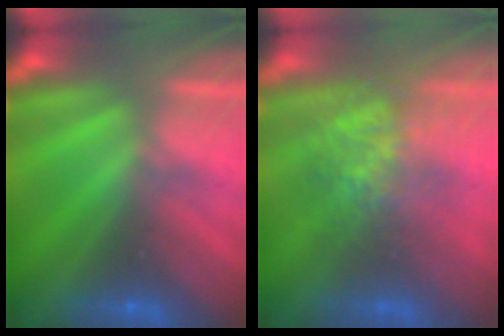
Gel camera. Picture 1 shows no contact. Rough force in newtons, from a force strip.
{"total": 3.6}